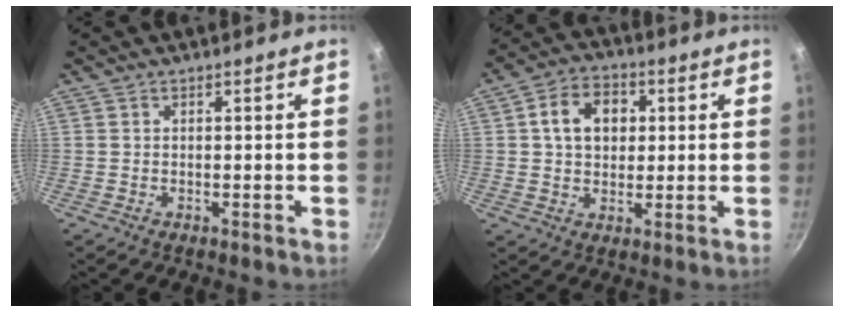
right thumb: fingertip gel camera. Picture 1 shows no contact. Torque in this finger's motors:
{"motor_torque": [-0.99, 0.90, 0.63, -0.16, 0.04]}